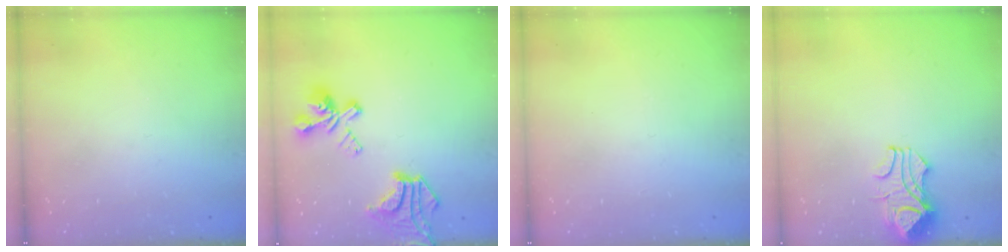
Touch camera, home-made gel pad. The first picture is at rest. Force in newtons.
{"total": 8.5, "press": 8.1, "slide": 2.7}
{"total": 0.0}
{"total": 3.6, "press": 3.5, "slide": 1.0}